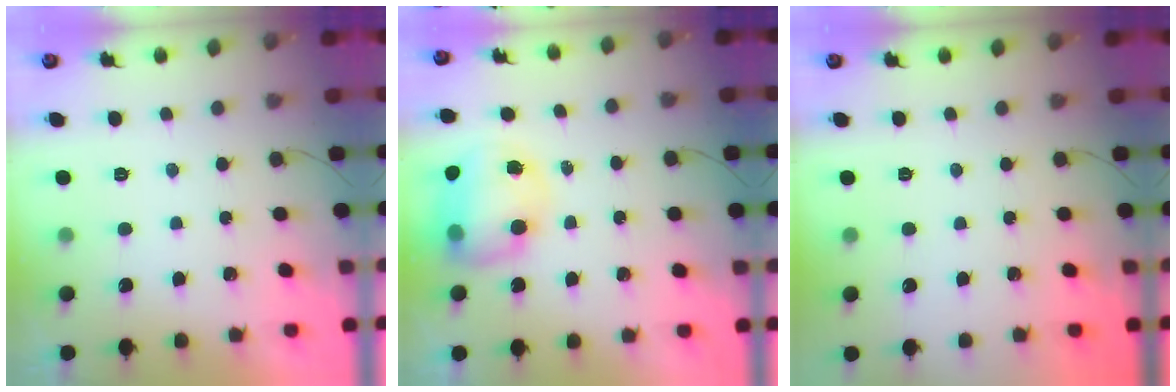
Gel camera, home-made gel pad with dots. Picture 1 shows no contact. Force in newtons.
{"total": 10.1, "press": 9.7, "slide": 2.8}
{"total": 0.0}